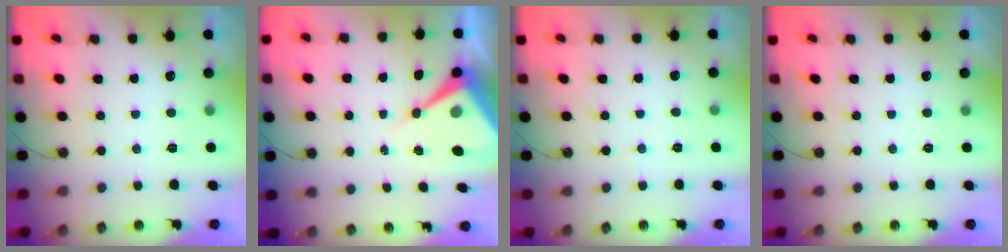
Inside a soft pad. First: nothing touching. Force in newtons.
{"total": 10.2, "press": 10.2, "slide": 0.8}
{"total": 2.9, "press": 2.8, "slide": 0.7}
{"total": 0.0}